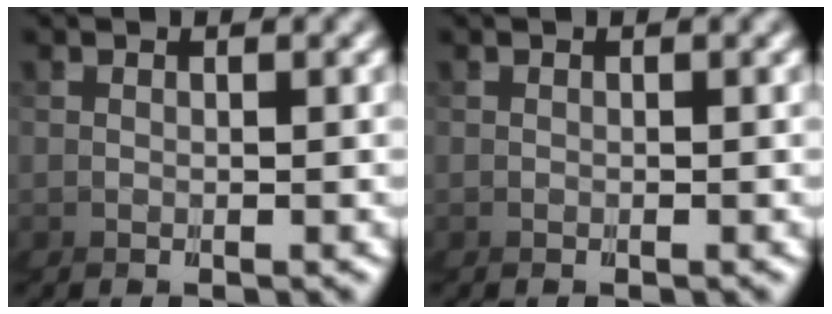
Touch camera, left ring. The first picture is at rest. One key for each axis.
{"total": 0.0}